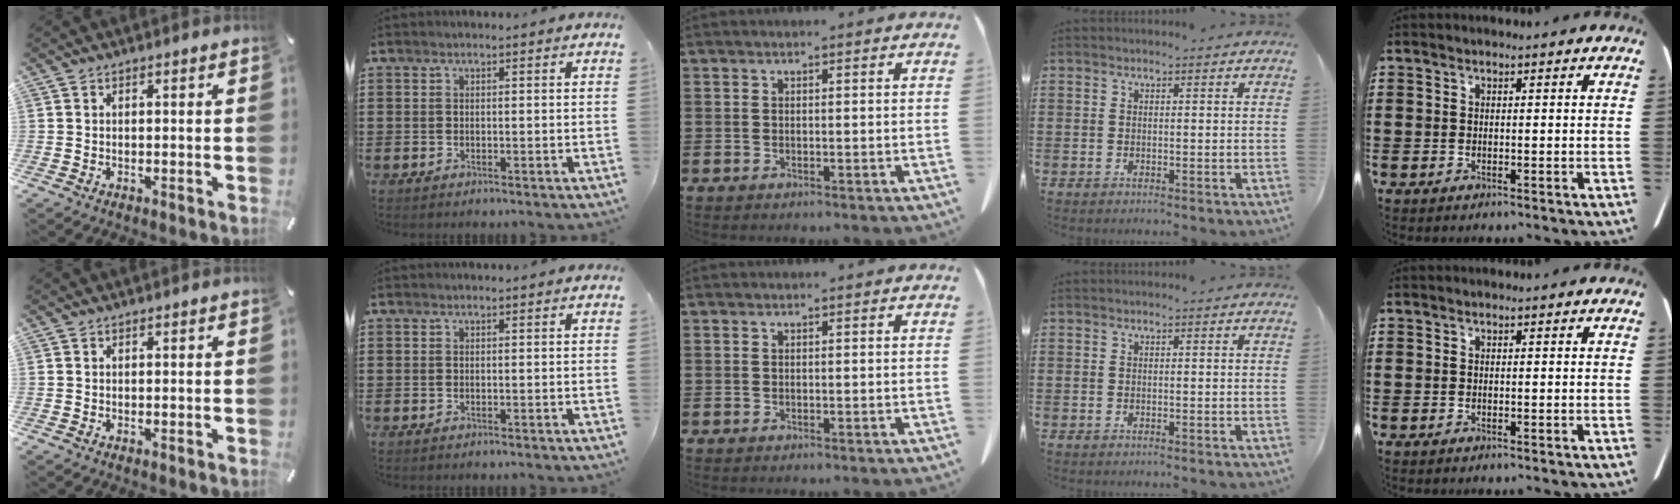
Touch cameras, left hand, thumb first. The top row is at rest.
{}